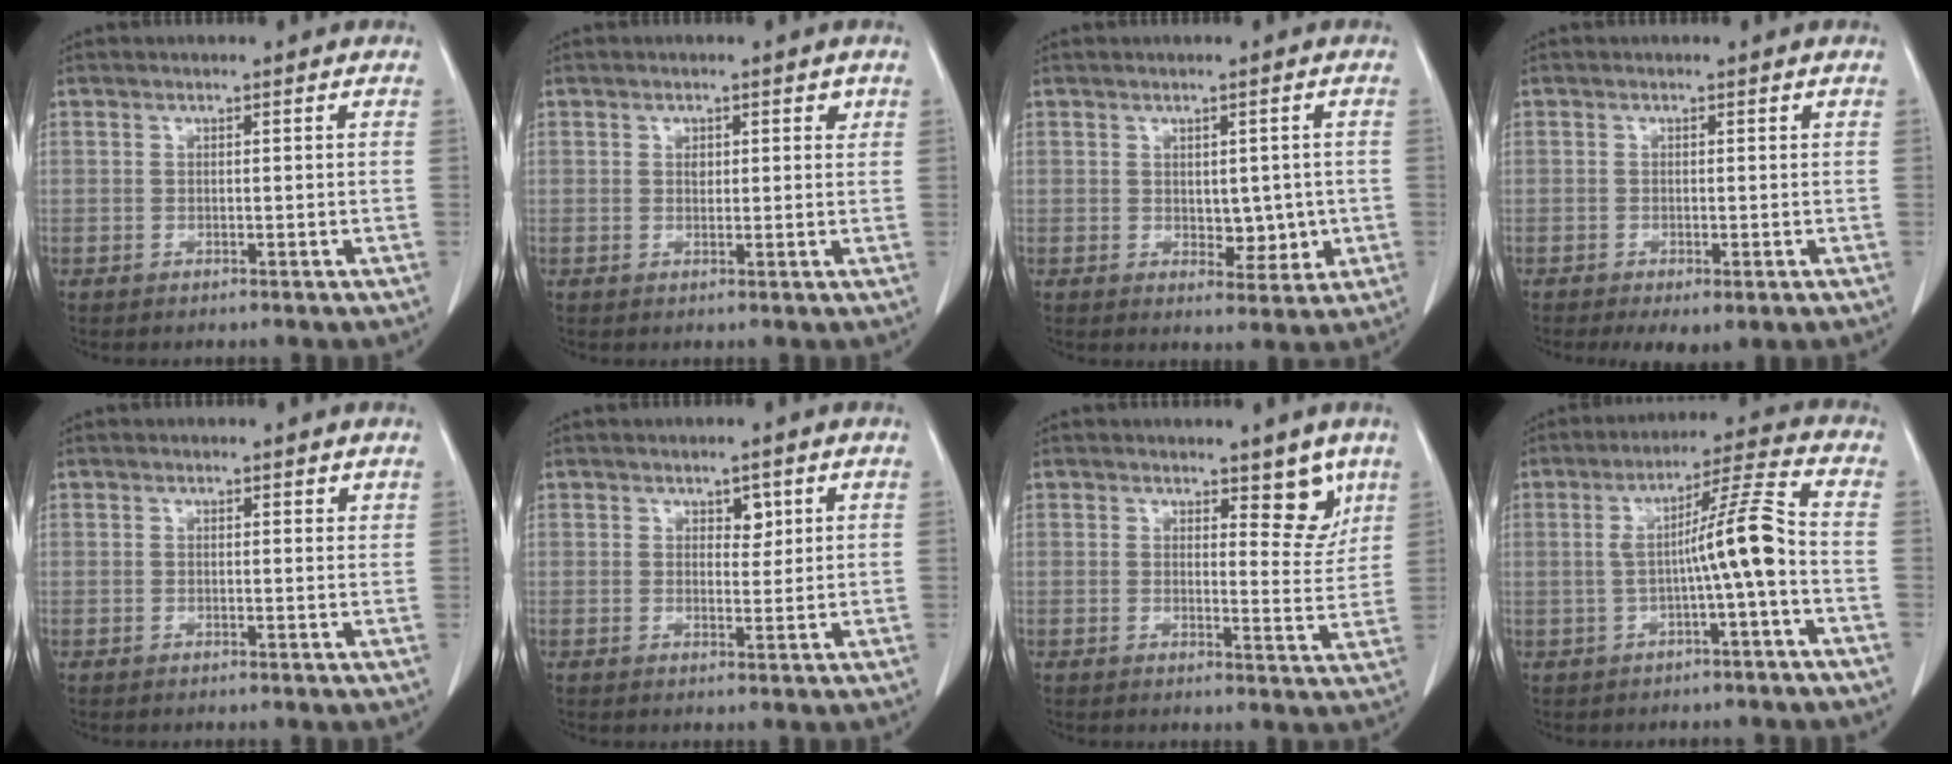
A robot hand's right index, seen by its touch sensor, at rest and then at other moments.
{"total": 2.1, "force": [0.9, 1.5, 1.2], "torque": [-0.011, 0.001, 0.013]}
{"total": 4.6, "force": [-0.1, 2.6, 3.8], "torque": [-0.042, -0.003, 0.008]}
{"total": 3.1, "force": [-1.4, 1.5, 2.3], "torque": [-0.034, -0.004, -0.013]}
{"total": 0.9, "force": [0.7, 0.4, 0.4], "torque": [-0.001, -0.002, 0.006]}
{"total": 2.2, "force": [1.1, 1.3, 1.3], "torque": [-0.013, -0.001, 0.018]}
{"total": 5.1, "force": [3.4, 2.1, 3.1], "torque": [-0.022, -0.015, 0.042]}
{"total": 8.2, "force": [-1.3, -0.7, 8.1], "torque": [-0.132, 0.022, -0.020]}